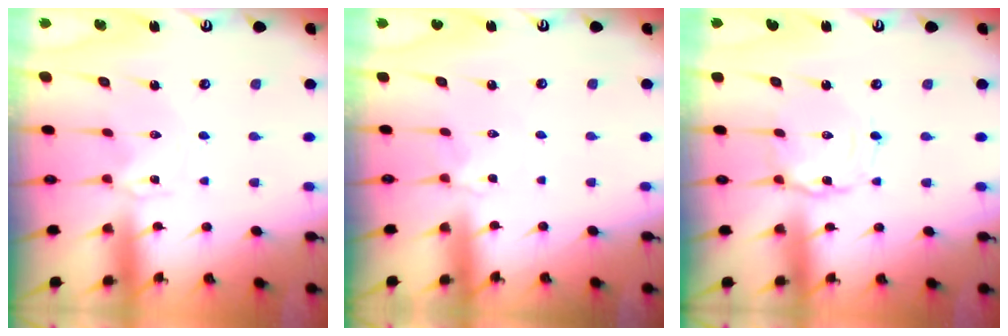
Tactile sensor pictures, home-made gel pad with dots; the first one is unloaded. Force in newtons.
{"total": 2.1, "press": 2.0, "slide": 0.8}
{"total": 2.0, "press": 2.0, "slide": 0.2}